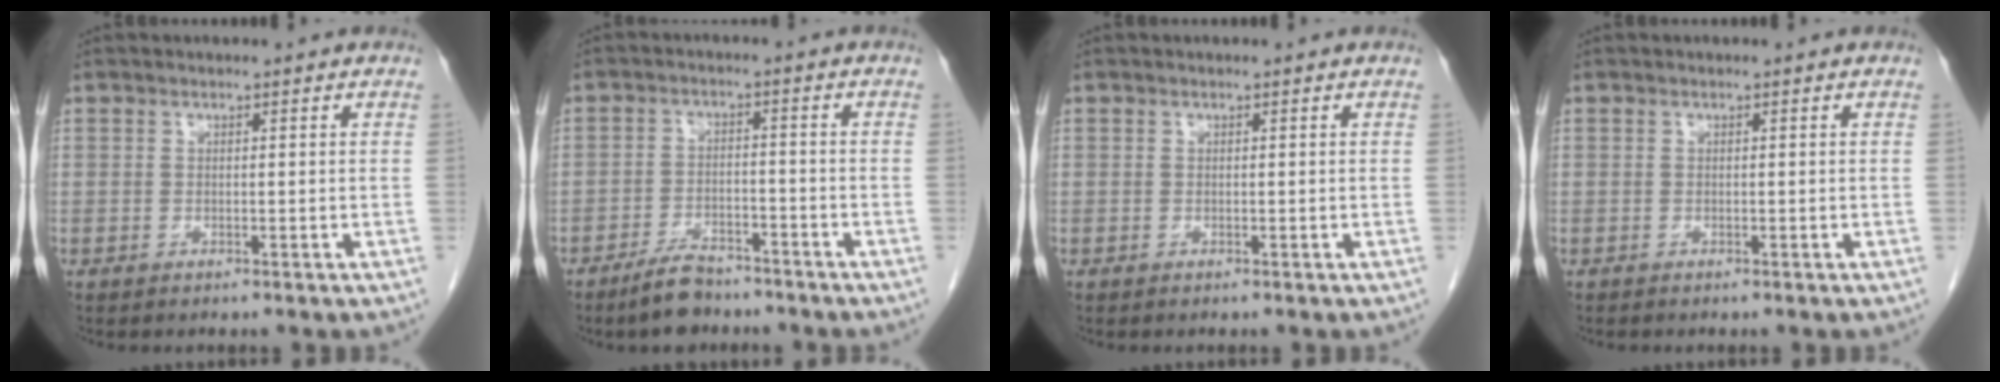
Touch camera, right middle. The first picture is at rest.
{"total": 5.8, "force": [-4.9, 2.0, 2.5], "torque": [-0.050, -0.004, -0.084]}
{"total": 0.0}
{"total": 0.0}